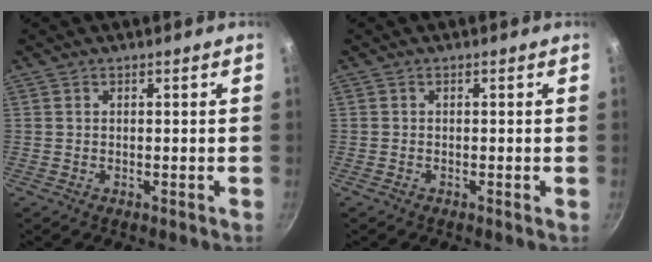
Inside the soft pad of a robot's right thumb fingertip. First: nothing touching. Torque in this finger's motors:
{"motor_torque": [2.40, 2.61, 0.13, 0.05, 0.08]}